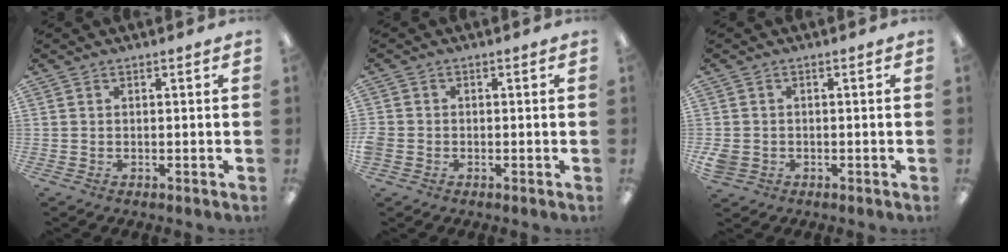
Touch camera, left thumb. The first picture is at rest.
{"total": 2.1, "force": [-0.8, 1.8, 0.6], "torque": [-0.008, 0.004, -0.015]}
{"total": 2.6, "force": [-0.9, 2.3, 0.8], "torque": [-0.019, 0.001, -0.018]}